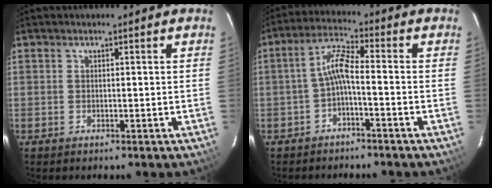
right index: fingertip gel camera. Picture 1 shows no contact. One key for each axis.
{"total": 4.9, "fx": -2.1, "fy": 0.7, "fz": 4.4, "tx": -0.105, "ty": 0.016, "tz": -0.038}